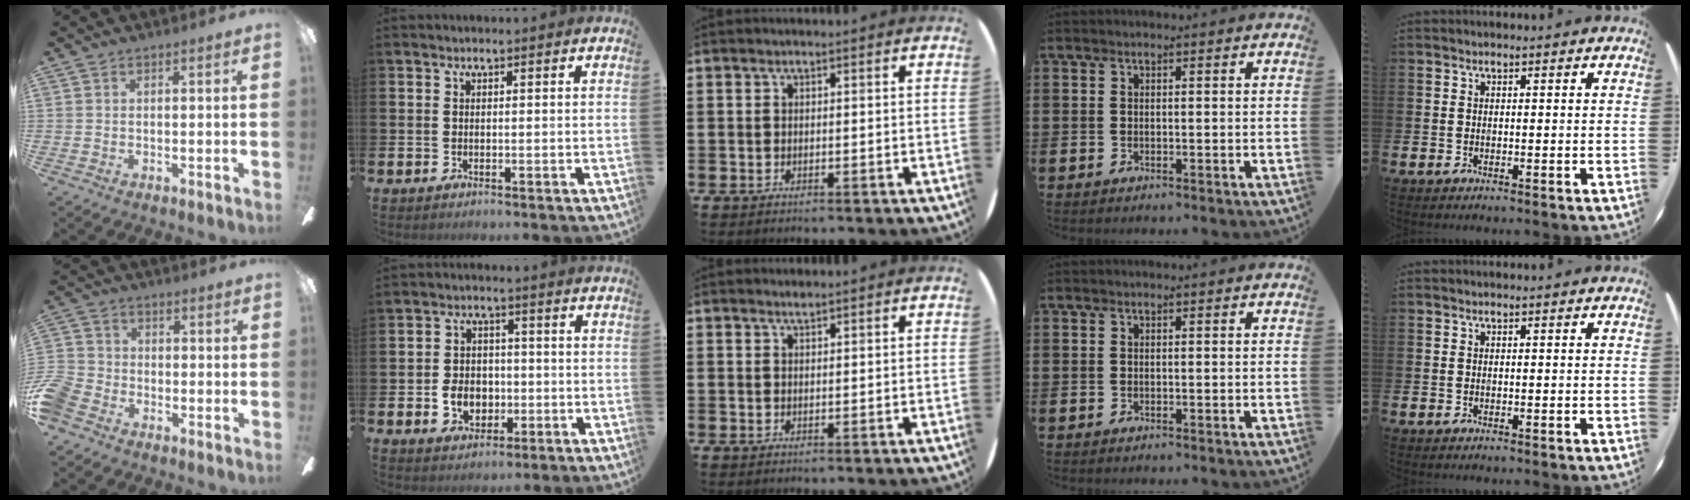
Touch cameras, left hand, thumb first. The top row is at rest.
{"thumb": {"total": 7.5, "force": [-4.6, 5.0, 3.3], "torque": [-0.083, 0.025, -0.089]}, "index": {"total": 4.9, "force": [-1.1, 4.1, 2.5], "torque": [-0.039, 0.003, -0.026]}, "middle": {"total": 0.7, "force": [0.7, -0.1, 0.0], "torque": [0.001, 0.000, 0.013]}}